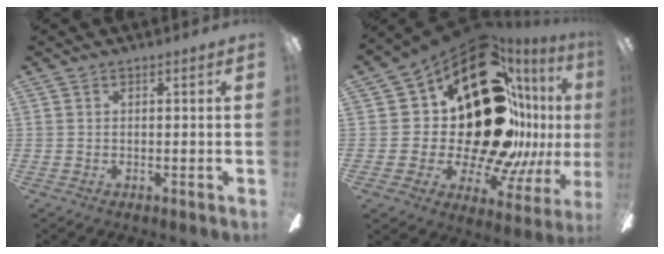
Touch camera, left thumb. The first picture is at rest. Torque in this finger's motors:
{"motor_torque": [1.73, 3.28, 2.35, -0.42, 0.20]}